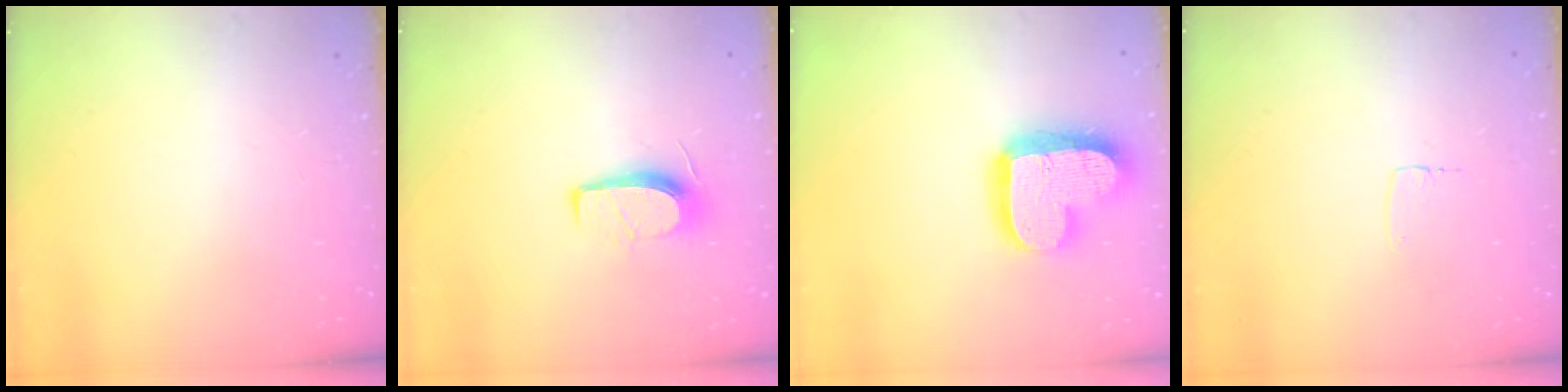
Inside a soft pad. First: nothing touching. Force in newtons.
{"total": 8.0, "press": 7.9, "slide": 1.0}
{"total": 17.7, "press": 17.6, "slide": 1.3}
{"total": 2.6, "press": 2.6, "slide": 0.1}